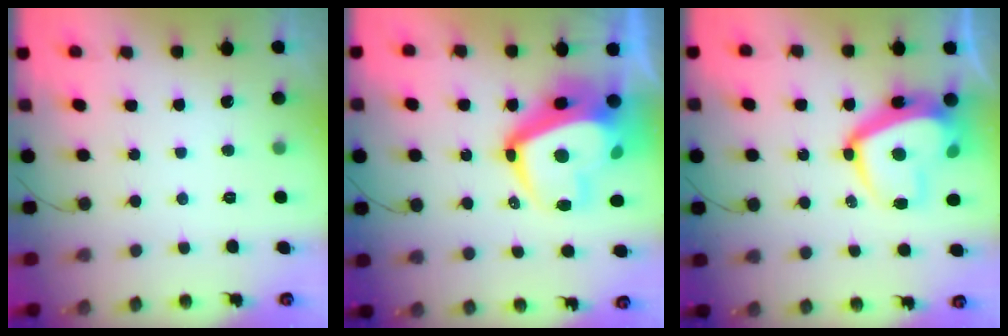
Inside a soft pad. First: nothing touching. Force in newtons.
{"total": 18.7, "press": 18.6, "slide": 2.2}
{"total": 15.1, "press": 15.0, "slide": 1.4}